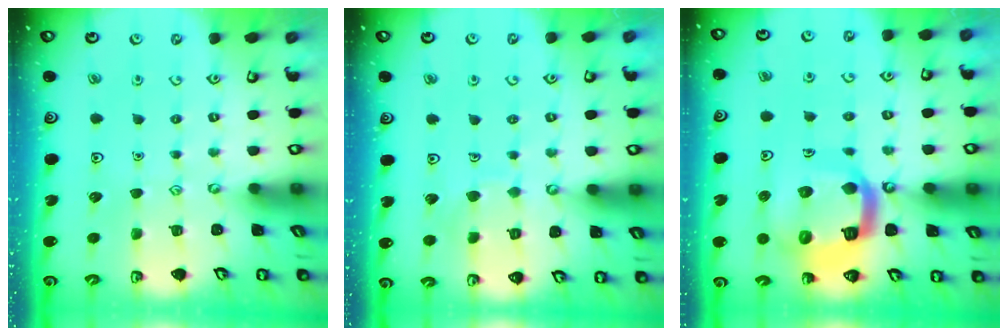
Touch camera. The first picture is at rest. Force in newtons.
{"total": 6.1, "press": 6.1, "slide": 0.2}
{"total": 15.8, "press": 15.7, "slide": 1.9}